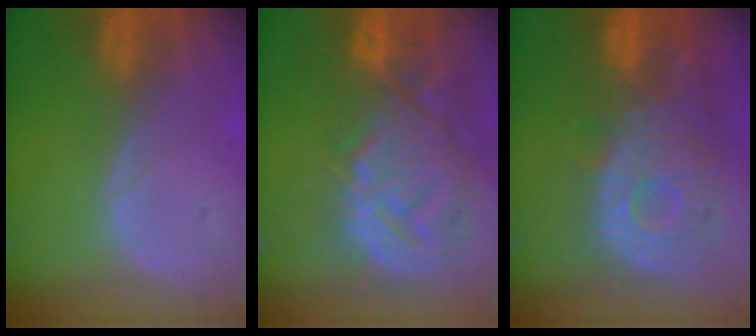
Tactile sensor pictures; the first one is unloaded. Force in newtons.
{"total": 14.3, "press": 12.3, "slide": 7.4}
{"total": 12.3, "press": 10.8, "slide": 5.9}